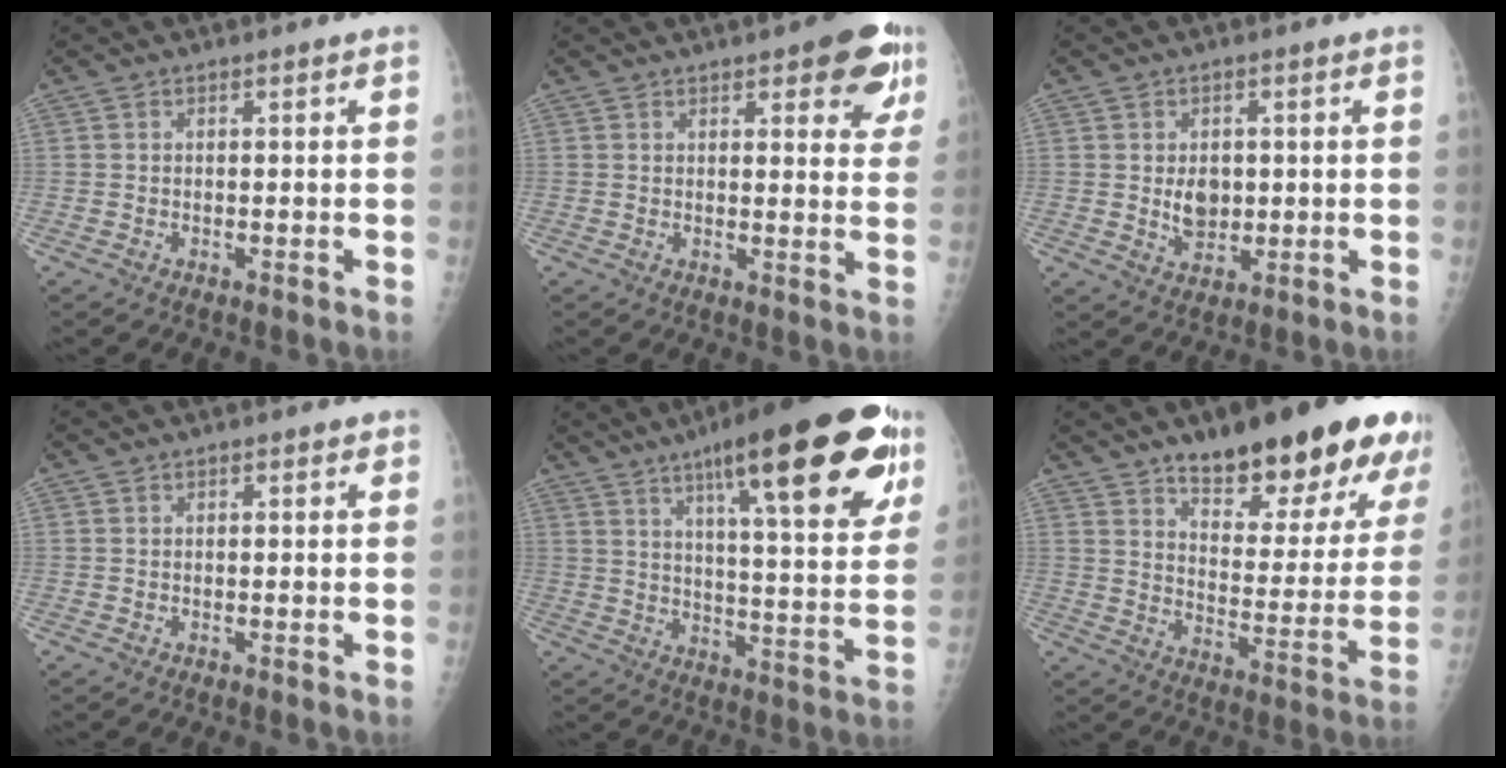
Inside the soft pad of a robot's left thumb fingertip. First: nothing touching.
{"total": 10.3, "force": [5.7, 3.6, 7.7], "torque": [-0.054, -0.020, 0.063]}
{"total": 5.1, "force": [0.3, 3.8, 3.4], "torque": [-0.031, -0.006, 0.014]}
{"total": 0.9, "force": [0.5, 0.5, 0.6], "torque": [0.000, 0.000, 0.004]}
{"total": 27.7, "force": [15.1, 6.5, 22.3], "torque": [-0.297, -0.034, 0.220]}
{"total": 25.2, "force": [16.3, 8.4, 17.2], "torque": [-0.187, -0.070, 0.235]}